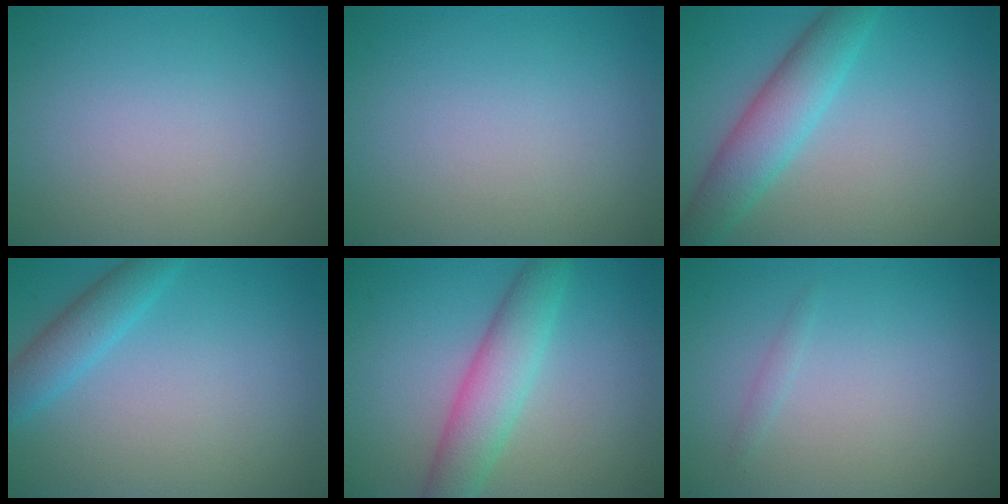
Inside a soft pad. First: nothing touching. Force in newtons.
{"total": 0.0}
{"total": 4.9, "press": 4.9, "slide": 0.1}
{"total": 2.9, "press": 2.9, "slide": 0.2}
{"total": 4.8, "press": 4.8, "slide": 0.3}
{"total": 0.6, "press": 0.6, "slide": 0.0}